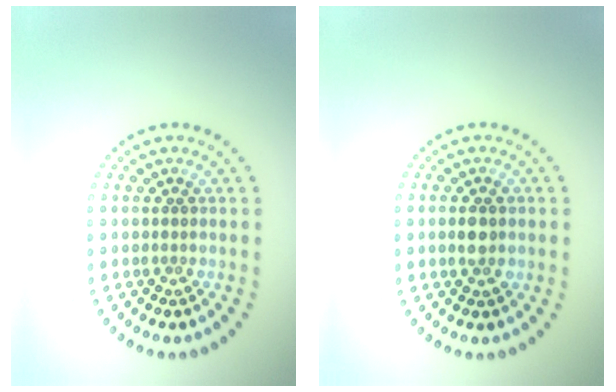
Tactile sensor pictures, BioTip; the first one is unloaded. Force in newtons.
{"total": 2.2, "press": 2.2, "slide": 0.2}